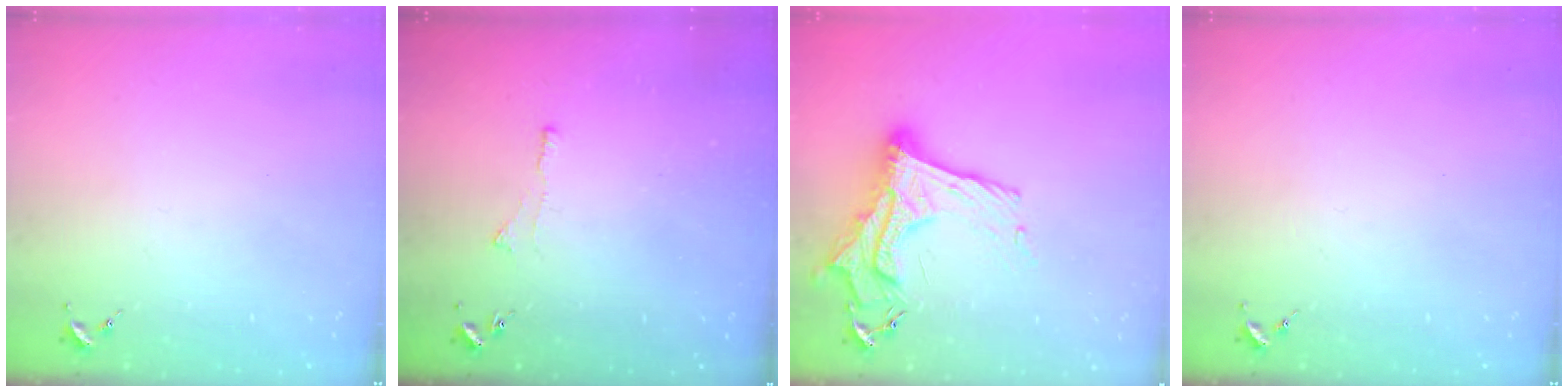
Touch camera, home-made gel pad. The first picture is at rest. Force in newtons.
{"total": 2.6, "press": 2.5, "slide": 0.6}
{"total": 17.3, "press": 17.3, "slide": 1.4}
{"total": 0.0}